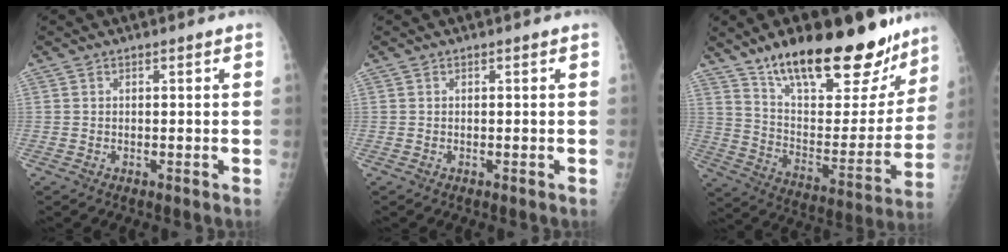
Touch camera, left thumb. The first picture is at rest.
{"total": 0.0}
{"total": 28.6, "force": [20.8, 10.2, 16.7], "torque": [-0.209, -0.085, 0.321]}